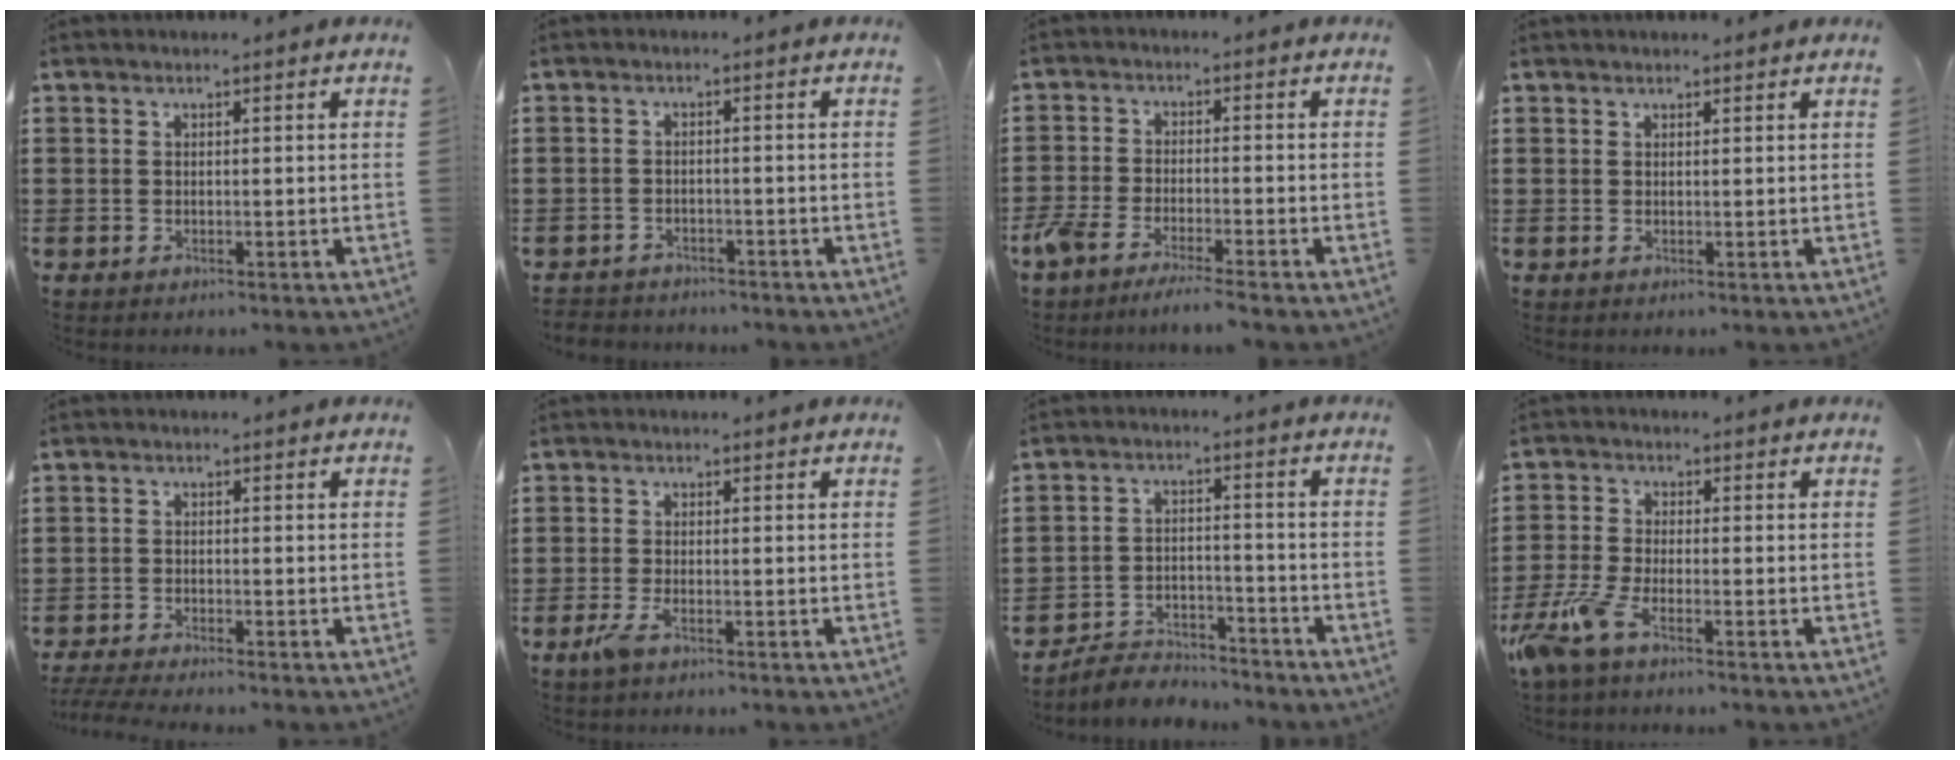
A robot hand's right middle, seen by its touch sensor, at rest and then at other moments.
{"total": 2.0, "force": [-2.0, 0.4, -0.3], "torque": [-0.002, 0.000, -0.045]}
{"total": 3.9, "force": [-3.5, 0.2, 1.7], "torque": [-0.051, -0.009, -0.073]}
{"total": 0.8, "force": [0.8, 0.0, 0.1], "torque": [0.005, -0.004, 0.014]}
{"total": 2.5, "force": [-2.4, 0.0, 0.9], "torque": [-0.028, -0.006, -0.052]}
{"total": 2.5, "force": [-1.3, 0.6, 2.1], "torque": [-0.050, -0.006, -0.027]}
{"total": 4.6, "force": [-4.5, 0.9, 0.2], "torque": [-0.009, 0.010, -0.094]}
{"total": 5.4, "force": [-3.6, 1.3, 3.8], "torque": [-0.110, -0.017, -0.076]}